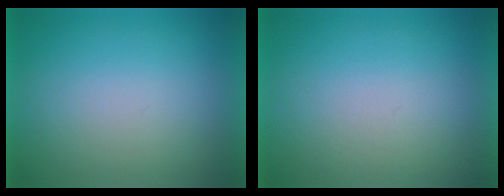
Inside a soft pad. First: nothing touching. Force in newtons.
{"total": 1.4}